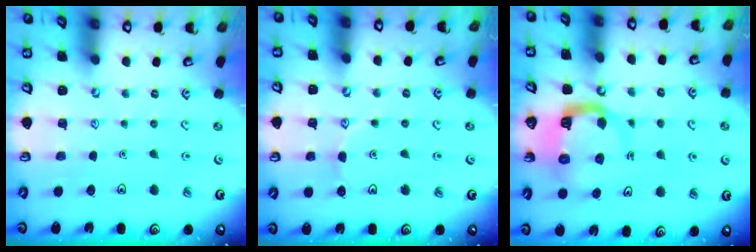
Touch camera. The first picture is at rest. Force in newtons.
{"total": 4.5, "press": 4.5, "slide": 0.5}
{"total": 9.5, "press": 9.4, "slide": 1.3}